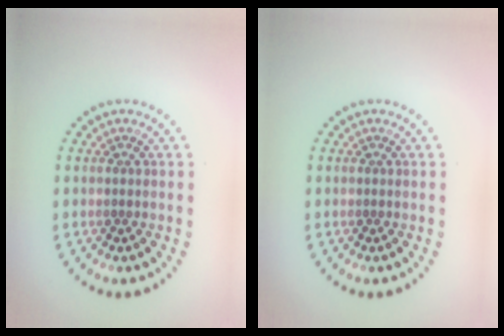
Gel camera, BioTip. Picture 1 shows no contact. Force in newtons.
{"total": 0.0}